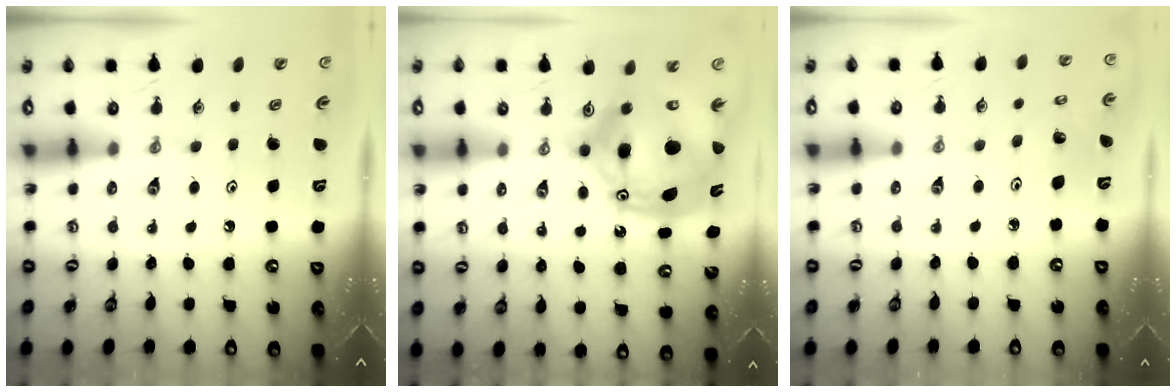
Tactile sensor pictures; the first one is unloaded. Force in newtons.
{"total": 19.1, "press": 19.1, "slide": 1.3}
{"total": 3.4, "press": 3.3, "slide": 0.8}